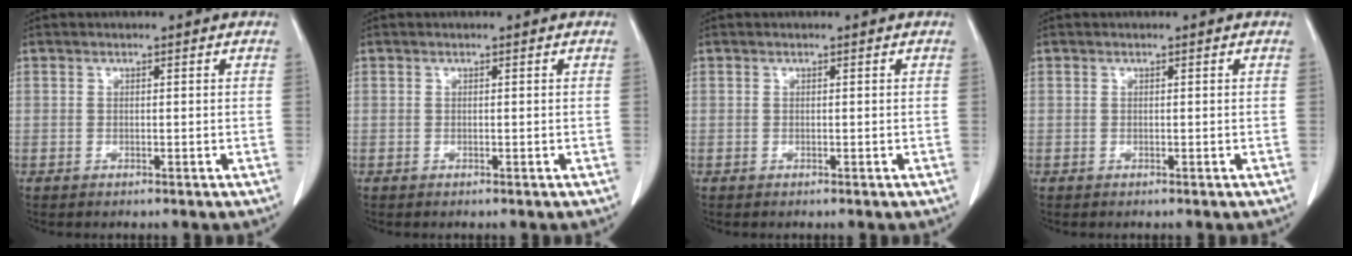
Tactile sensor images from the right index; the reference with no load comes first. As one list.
[{"total": 0.0}, {"total": 0.0}, {"total": 0.0}]